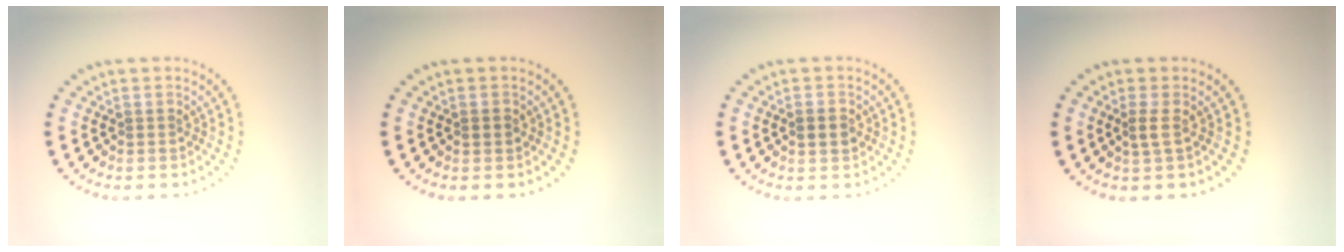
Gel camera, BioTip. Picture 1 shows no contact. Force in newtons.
{"total": 0.7, "press": 0.7, "slide": 0.1}
{"total": 2.0, "press": 2.0, "slide": 0.2}
{"total": 0.9, "press": 0.8, "slide": 0.5}